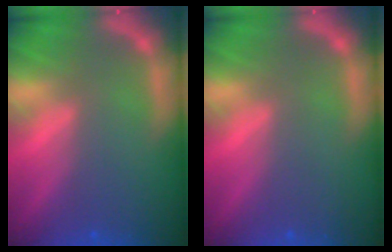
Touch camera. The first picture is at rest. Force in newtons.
{"total": 0.0}